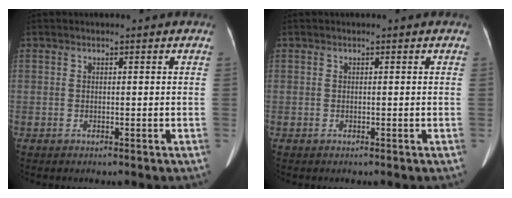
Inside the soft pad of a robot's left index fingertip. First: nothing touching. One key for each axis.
{"total": 0.0}